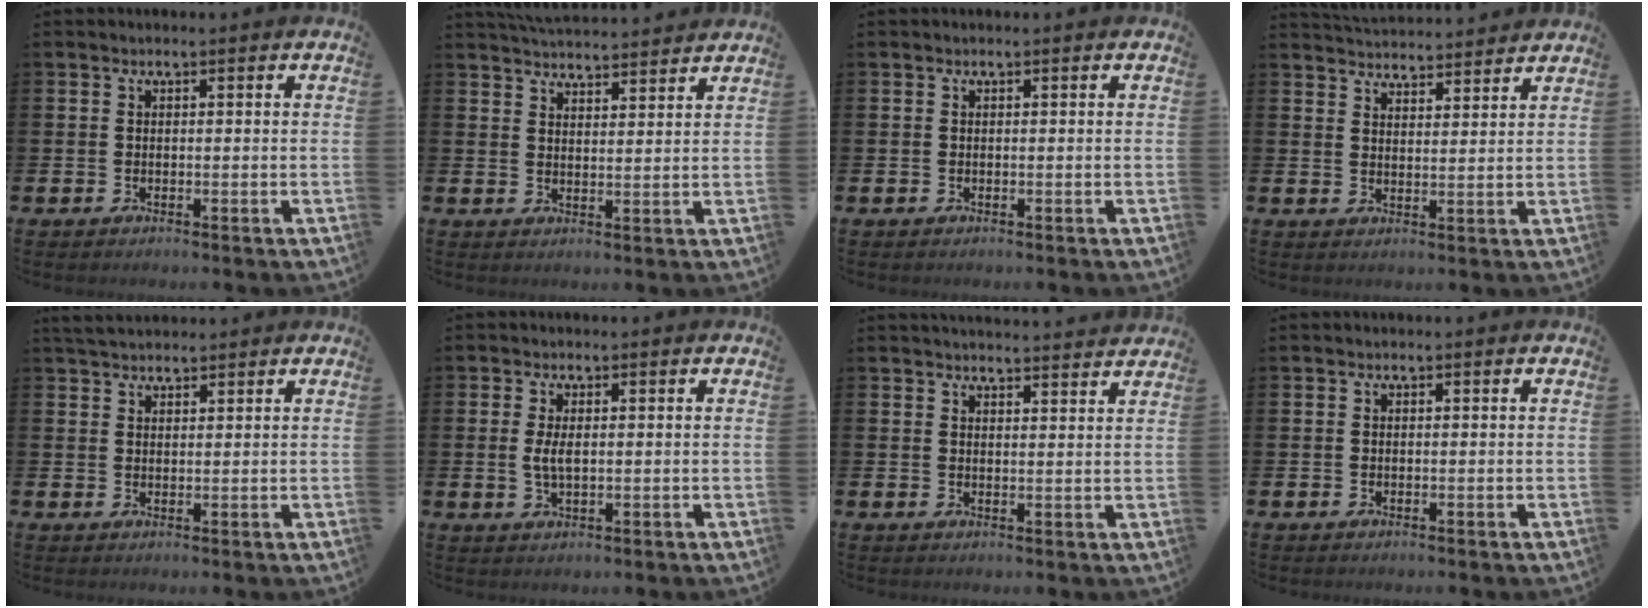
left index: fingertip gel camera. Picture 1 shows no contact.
{"total": 4.1, "force": [4.1, 0.2, 0.2], "torque": [-0.011, -0.026, 0.074]}
{"total": 0.0}
{"total": 3.9, "force": [3.9, 0.2, -0.3], "torque": [-0.003, -0.028, 0.070]}
{"total": 3.0, "force": [2.8, 0.8, 0.7], "torque": [-0.011, -0.008, 0.052]}
{"total": 2.6, "force": [0.3, 1.0, 2.4], "torque": [-0.046, 0.004, 0.004]}
{"total": 2.9, "force": [2.9, -0.2, 0.0], "torque": [0.005, -0.023, 0.049]}
{"total": 0.0}